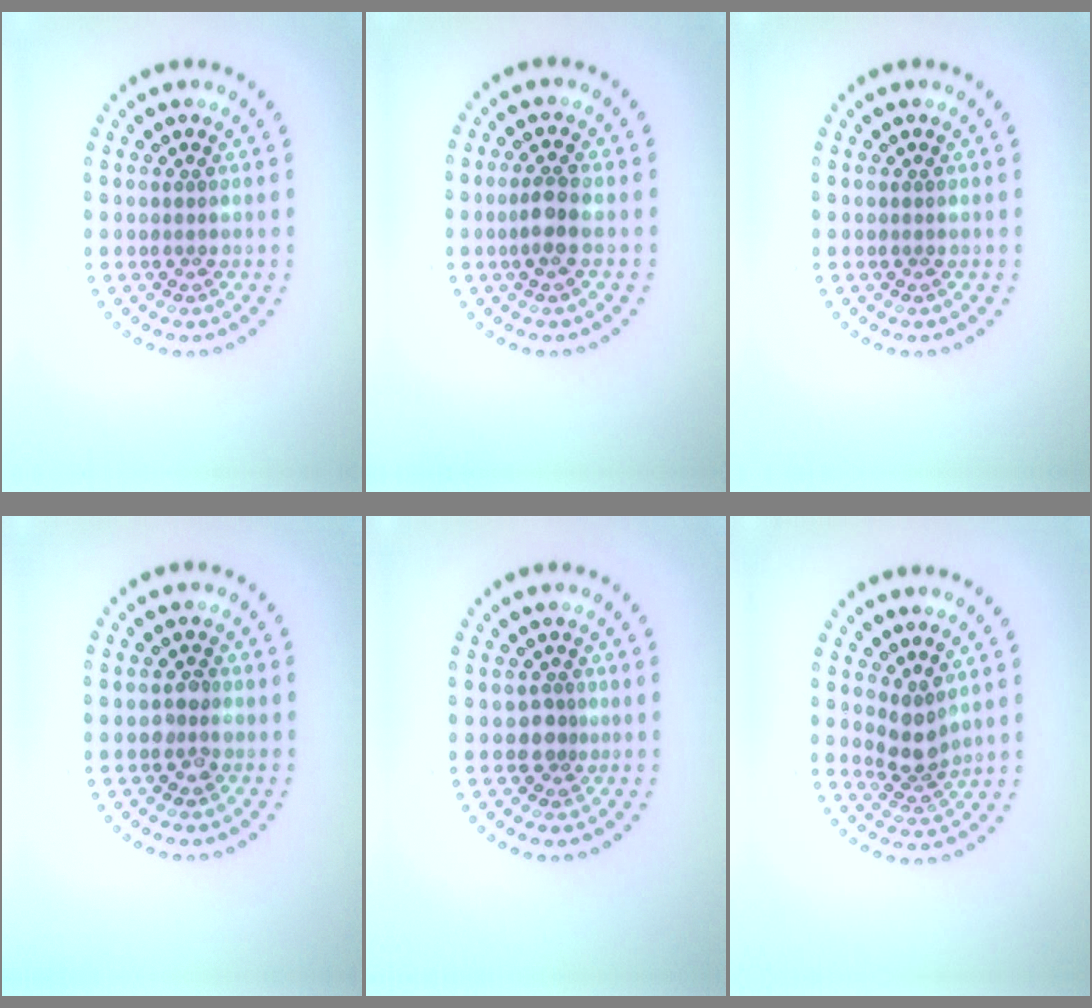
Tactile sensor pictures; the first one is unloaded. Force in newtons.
{"total": 2.0, "press": 1.9, "slide": 0.7}
{"total": 0.0}
{"total": 1.7, "press": 1.7, "slide": 0.3}
{"total": 1.2, "press": 0.9, "slide": 0.8}
{"total": 2.8, "press": 2.1, "slide": 1.9}